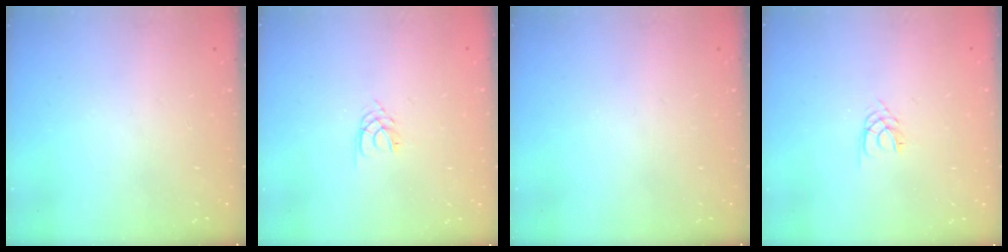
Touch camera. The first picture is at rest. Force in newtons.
{"total": 2.4, "press": 2.4, "slide": 0.3}
{"total": 0.0}
{"total": 2.4, "press": 2.4, "slide": 0.3}